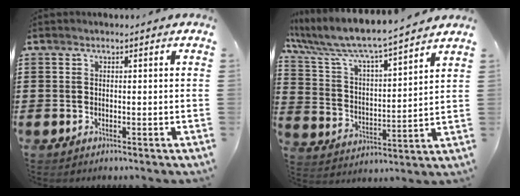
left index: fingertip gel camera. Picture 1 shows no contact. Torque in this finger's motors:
{"motor_torque": [1.56, -0.58, 0.18, 0.00]}